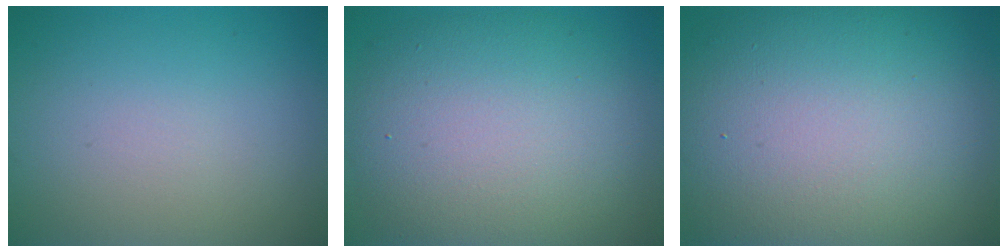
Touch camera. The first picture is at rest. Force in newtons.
{"total": 10.8, "press": 10.8, "slide": 0.4}
{"total": 18.0, "press": 18.0, "slide": 0.8}